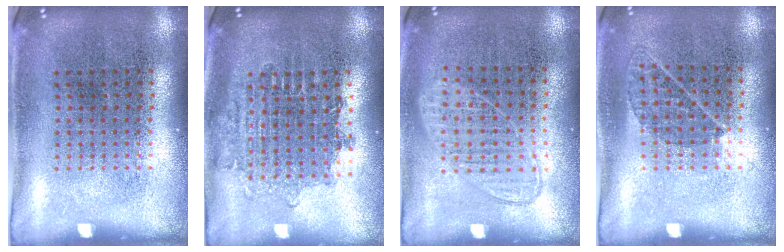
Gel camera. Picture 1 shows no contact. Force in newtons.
{"total": 1.7, "press": 1.4, "slide": 1.0}
{"total": 1.0, "press": 0.9, "slide": 0.3}
{"total": 0.8, "press": 0.6, "slide": 0.4}